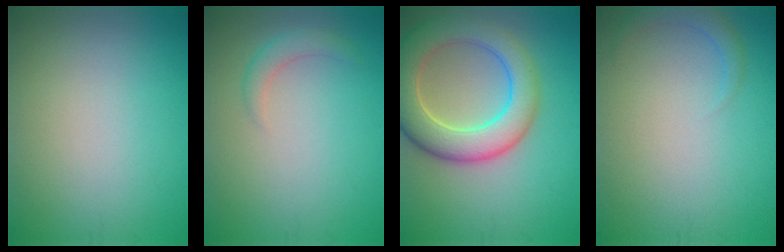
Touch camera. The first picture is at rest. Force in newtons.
{"total": 1.6, "press": 1.6, "slide": 0.1}
{"total": 8.3, "press": 8.3, "slide": 0.7}
{"total": 1.5, "press": 1.5, "slide": 0.1}